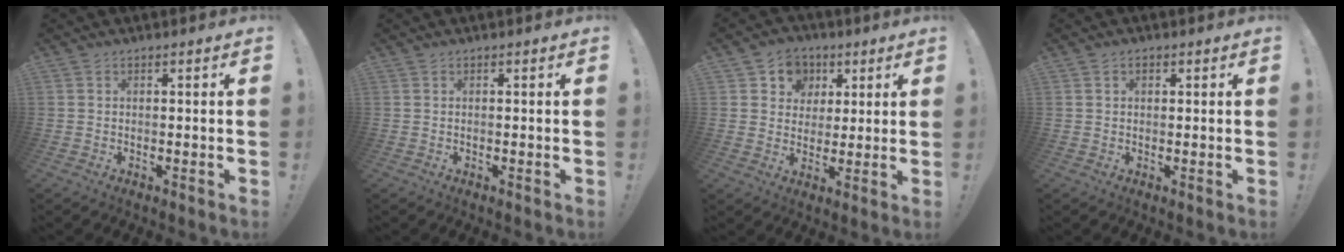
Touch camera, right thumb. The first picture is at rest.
{"total": 0.0}
{"total": 8.4, "force": [2.9, 7.6, 1.8], "torque": [-0.028, -0.014, 0.060]}
{"total": 1.2, "force": [0.4, 1.0, 0.6], "torque": [-0.009, 0.003, 0.007]}